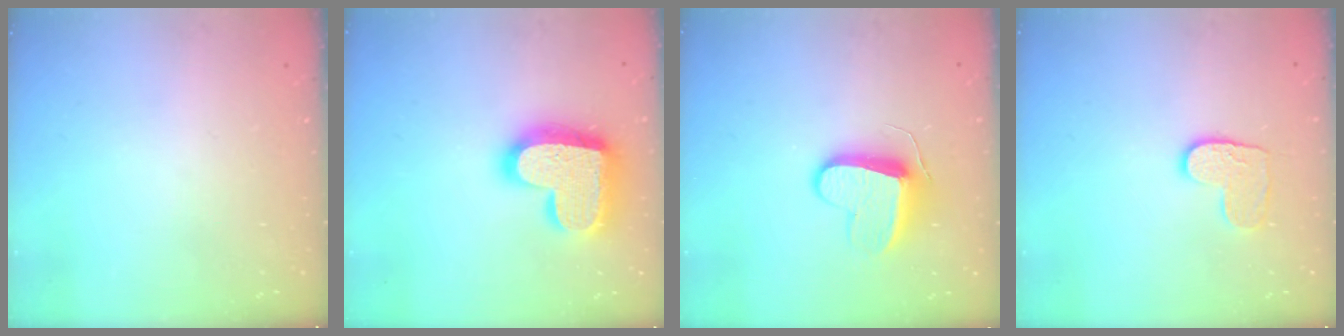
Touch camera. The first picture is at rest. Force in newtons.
{"total": 20.8, "press": 20.7, "slide": 1.5}
{"total": 10.3, "press": 10.2, "slide": 1.2}
{"total": 8.2, "press": 8.2, "slide": 0.5}